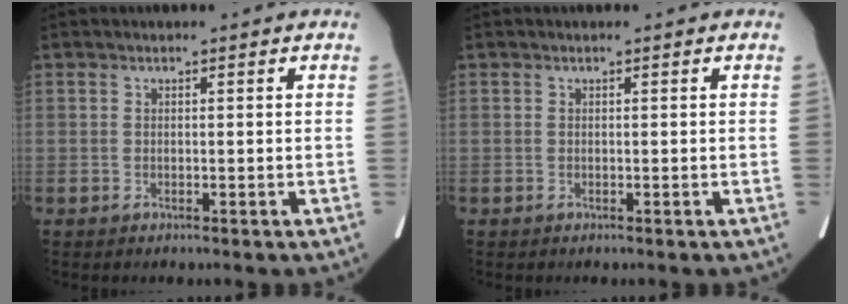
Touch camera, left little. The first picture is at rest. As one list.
[{"total": 0.0}]